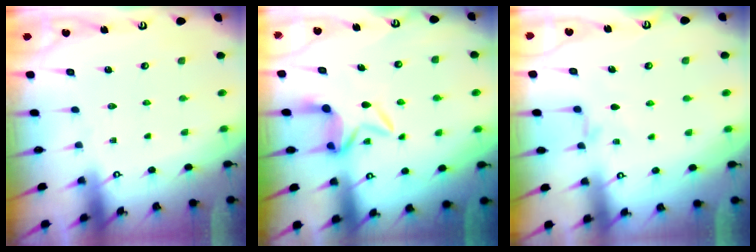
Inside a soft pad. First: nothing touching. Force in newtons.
{"total": 6.8, "press": 6.8, "slide": 1.0}
{"total": 5.1, "press": 5.1, "slide": 0.6}